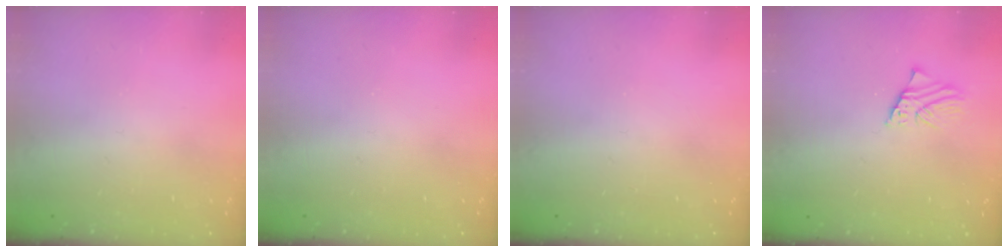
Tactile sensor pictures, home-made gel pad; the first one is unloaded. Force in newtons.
{"total": 0.0}
{"total": 0.0}
{"total": 2.2, "press": 2.2, "slide": 0.3}